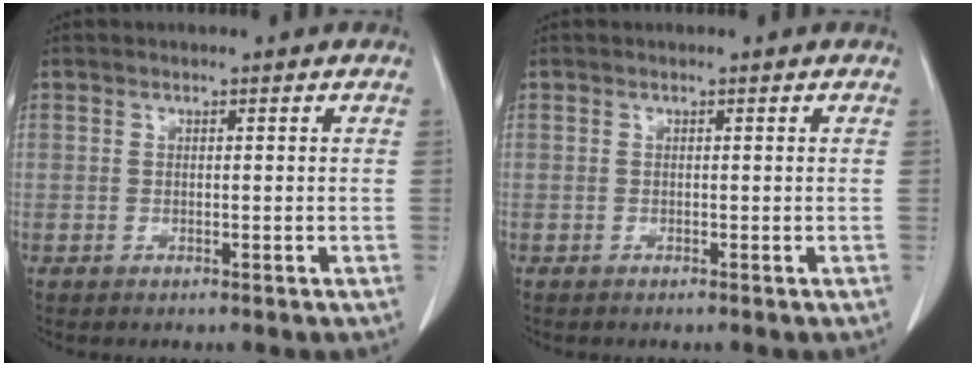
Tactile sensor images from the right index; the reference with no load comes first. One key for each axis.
{"total": 0.0}